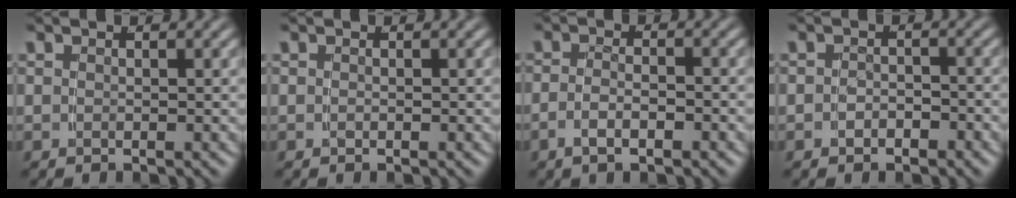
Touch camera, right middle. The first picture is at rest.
{"total": 0.0}
{"total": 2.3, "force": [-1.7, 0.5, 1.5], "torque": [-0.027, -0.002, -0.028]}
{"total": 1.5, "force": [-1.3, 0.8, 0.2], "torque": [-0.001, -0.001, -0.023]}